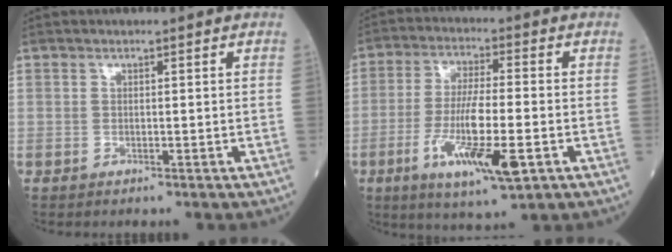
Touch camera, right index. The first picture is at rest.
{"total": 12.5, "force": [-4.2, 1.8, 11.6], "torque": [-0.221, -0.021, -0.071]}